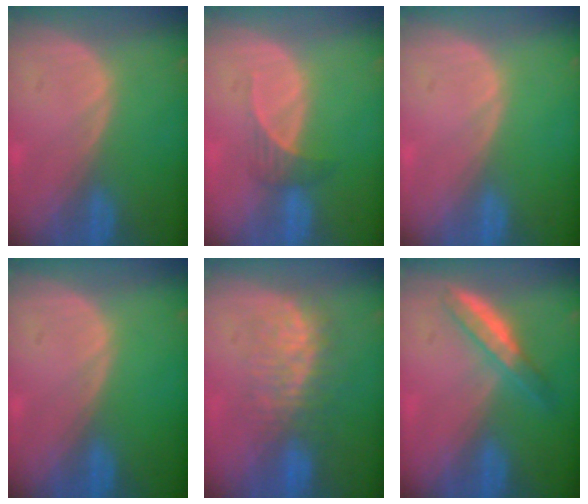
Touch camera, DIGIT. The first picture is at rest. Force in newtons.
{"total": 2.5, "press": 2.3, "slide": 0.9}
{"total": 0.0}
{"total": 0.0}
{"total": 7.5, "press": 7.3, "slide": 1.7}
{"total": 5.3, "press": 4.7, "slide": 2.4}